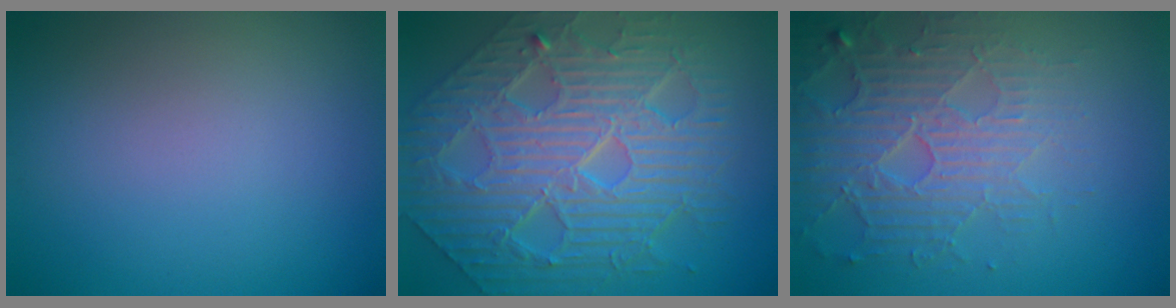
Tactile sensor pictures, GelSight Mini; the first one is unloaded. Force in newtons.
{"total": 10.8, "press": 7.4, "slide": 7.9}
{"total": 4.6, "press": 4.4, "slide": 1.4}